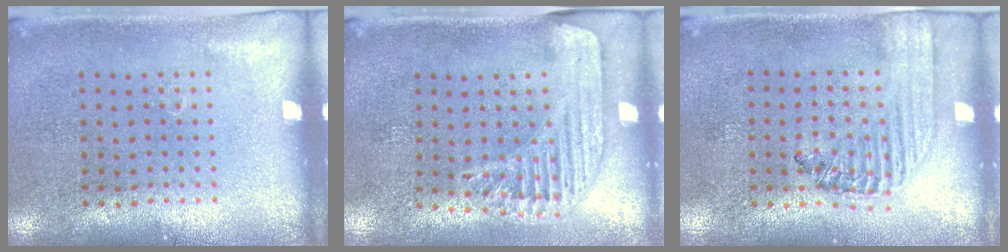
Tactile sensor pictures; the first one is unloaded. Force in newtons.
{"total": 1.6, "press": 1.6, "slide": 0.4}
{"total": 1.4, "press": 1.2, "slide": 0.6}